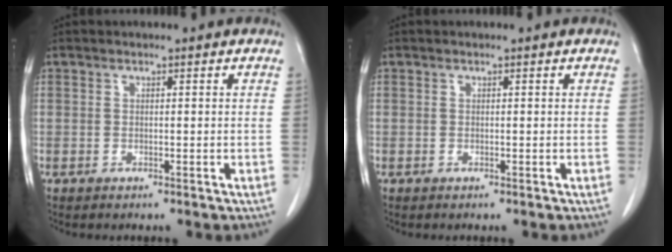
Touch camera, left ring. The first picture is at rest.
{"total": 0.0}